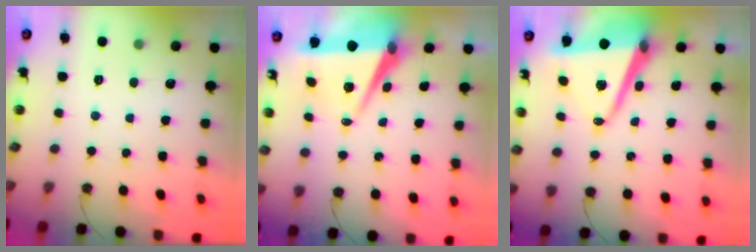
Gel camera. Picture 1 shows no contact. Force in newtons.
{"total": 7.5, "press": 6.1, "slide": 4.3}
{"total": 13.3, "press": 12.9, "slide": 3.2}